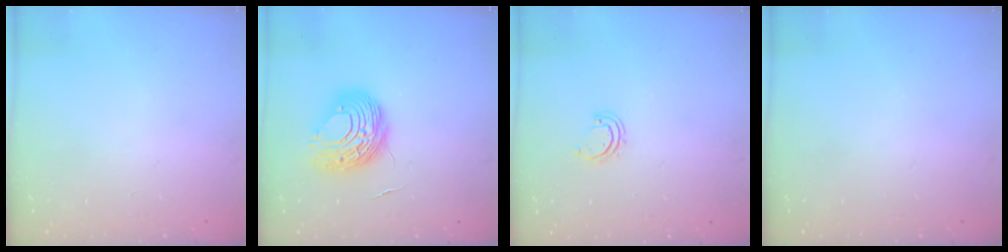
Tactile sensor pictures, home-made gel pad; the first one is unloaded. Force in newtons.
{"total": 9.7, "press": 9.6, "slide": 1.3}
{"total": 2.9, "press": 2.9, "slide": 0.3}
{"total": 0.0}